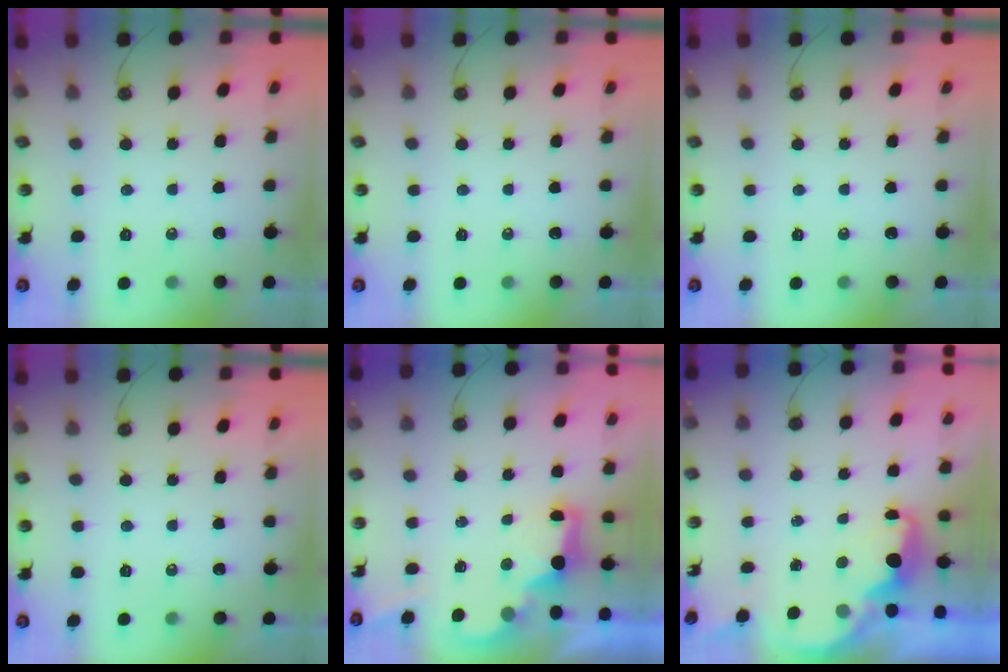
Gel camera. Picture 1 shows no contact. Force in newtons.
{"total": 0.0}
{"total": 0.0}
{"total": 0.6, "press": 0.0, "slide": 0.6}
{"total": 3.0, "press": 2.9, "slide": 0.6}
{"total": 2.4, "press": 2.3, "slide": 0.8}